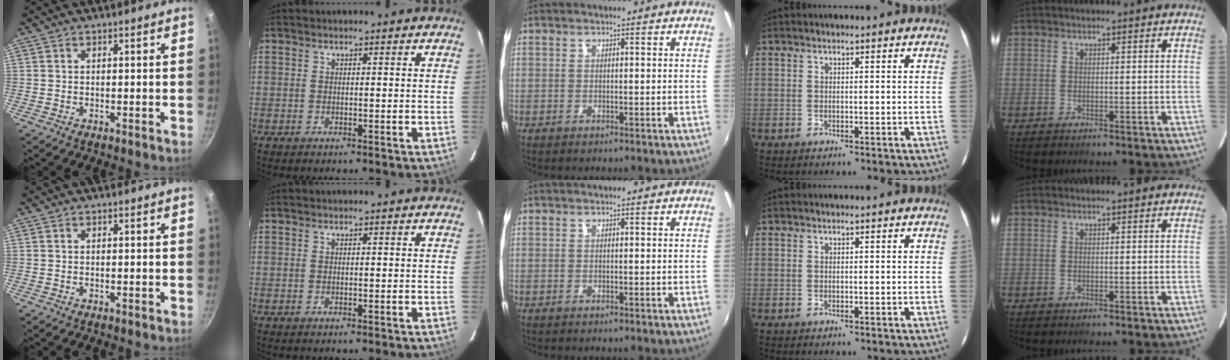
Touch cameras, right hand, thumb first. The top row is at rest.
{}